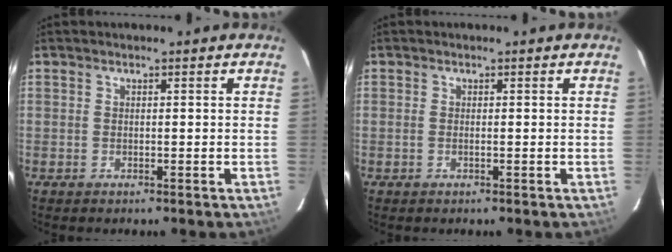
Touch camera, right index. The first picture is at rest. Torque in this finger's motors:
{"motor_torque": [-0.10, 0.03, -0.03, 0.00]}